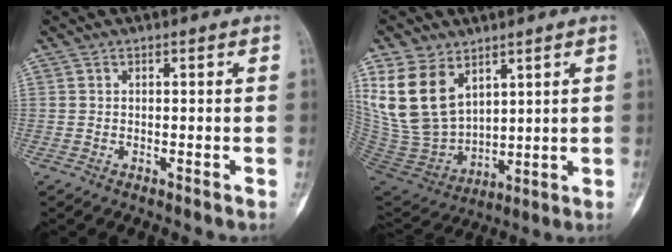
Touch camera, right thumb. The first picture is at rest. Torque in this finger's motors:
{"motor_torque": [-0.76, 2.21, 2.43, 0.34, 0.29]}